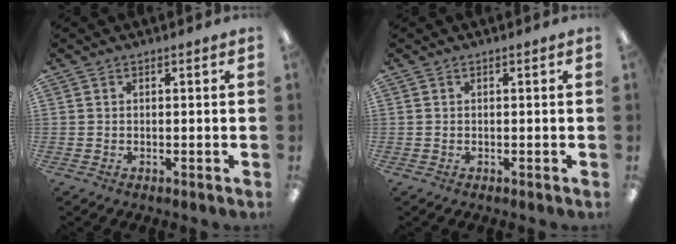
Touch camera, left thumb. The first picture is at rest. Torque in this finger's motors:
{"motor_torque": [0.00, 0.00, 0.09, 0.11, 0.00]}